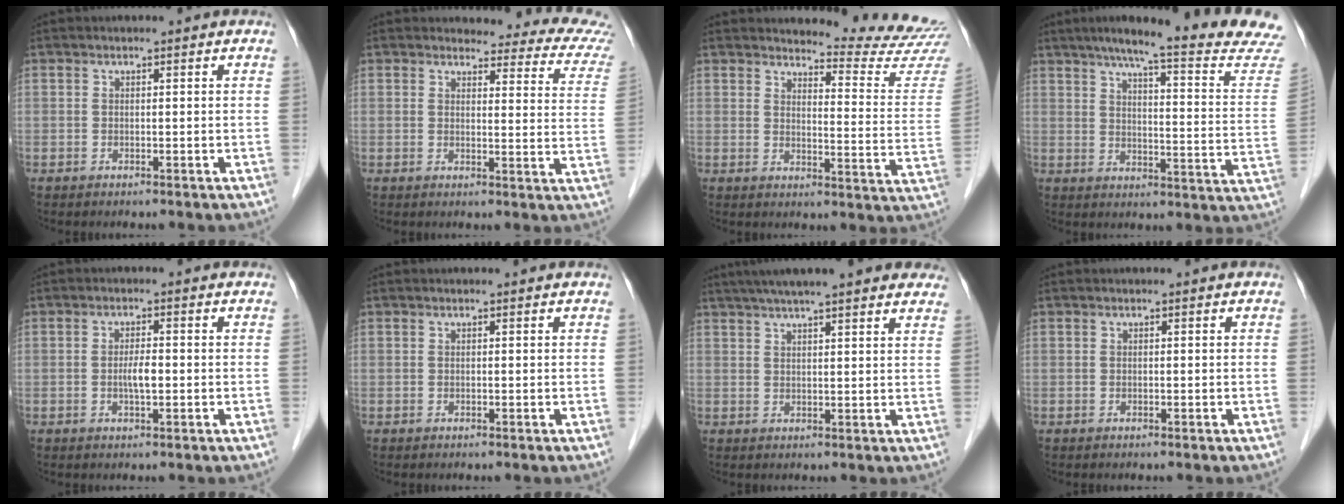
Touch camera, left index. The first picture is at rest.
{"total": 13.9, "force": [13.2, 2.6, 3.2], "torque": [-0.002, -0.062, 0.110]}
{"total": 13.7, "force": [13.6, -1.1, 1.4], "torque": [-0.012, -0.119, 0.143]}
{"total": 23.0, "force": [20.2, -0.2, 11.0], "torque": [-0.154, -0.060, 0.249]}
{"total": 2.5, "force": [-0.4, 0.6, 2.4], "torque": [-0.046, 0.002, -0.007]}
{"total": 0.0}
{"total": 17.9, "force": [15.0, 2.1, 9.6], "torque": [-0.144, 0.048, 0.193]}
{"total": 0.0}